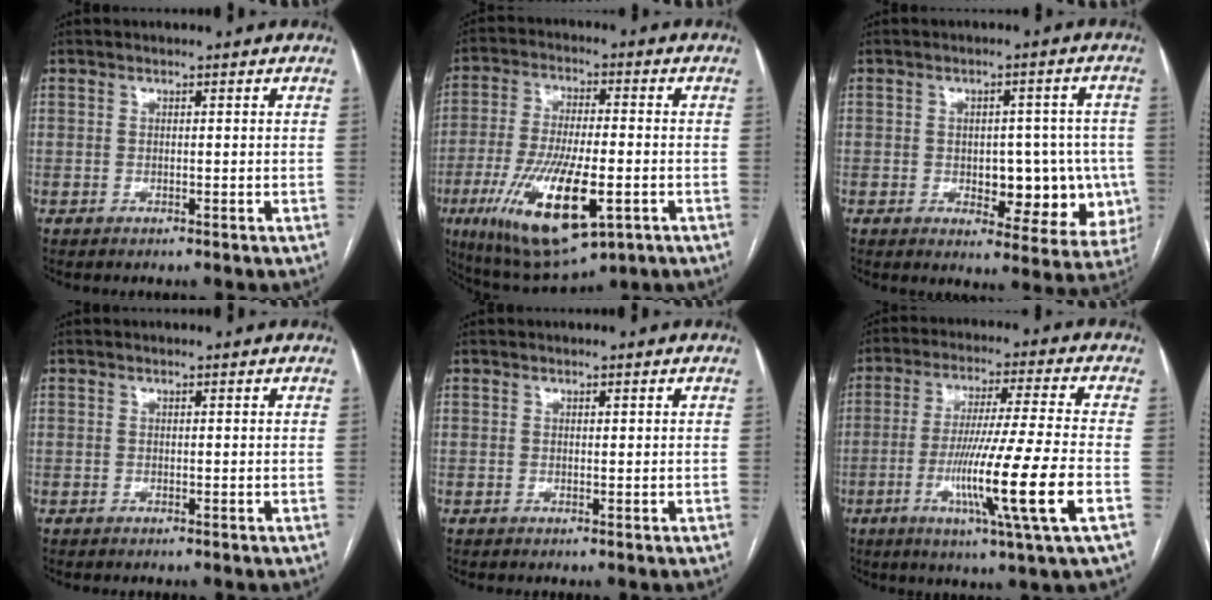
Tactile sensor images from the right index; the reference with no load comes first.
{"total": 17.4, "force": [-6.3, 4.8, 15.5], "torque": [-0.307, -0.026, -0.093]}
{"total": 11.0, "force": [-1.8, 5.8, 9.2], "torque": [-0.095, 0.014, -0.009]}
{"total": 0.0}
{"total": 0.0}
{"total": 15.4, "force": [-4.8, -1.7, 14.5], "torque": [-0.270, -0.025, -0.088]}